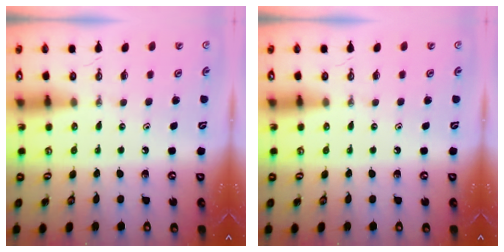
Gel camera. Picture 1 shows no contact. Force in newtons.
{"total": 0.0}